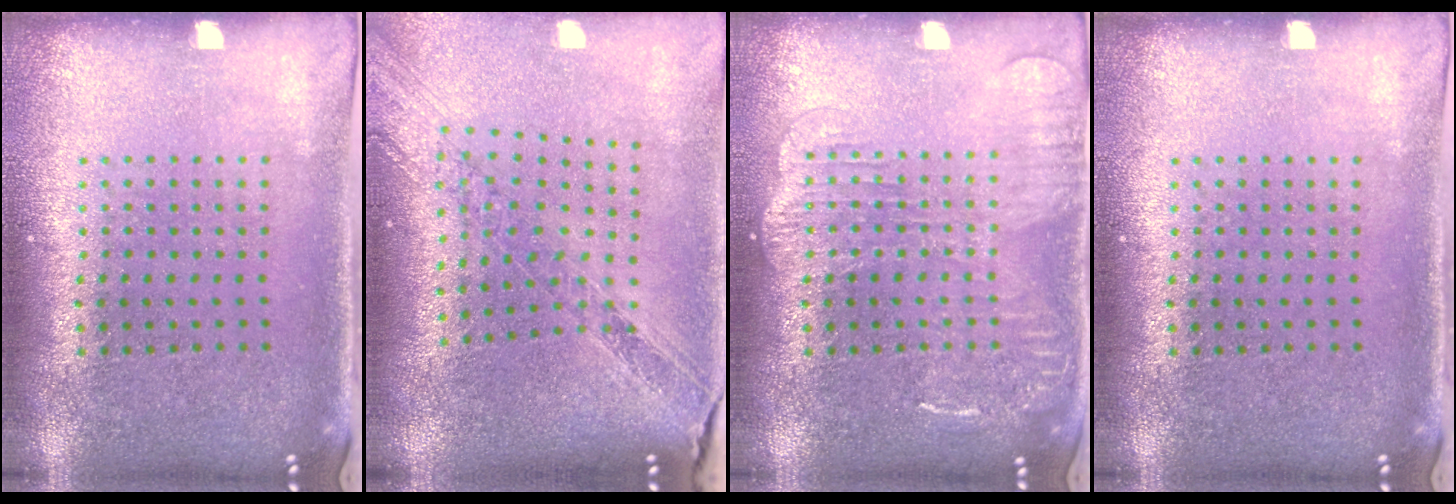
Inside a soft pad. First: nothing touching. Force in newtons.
{"total": 1.3, "press": 1.3, "slide": 0.4}
{"total": 2.8, "press": 2.8, "slide": 0.3}
{"total": 0.0}